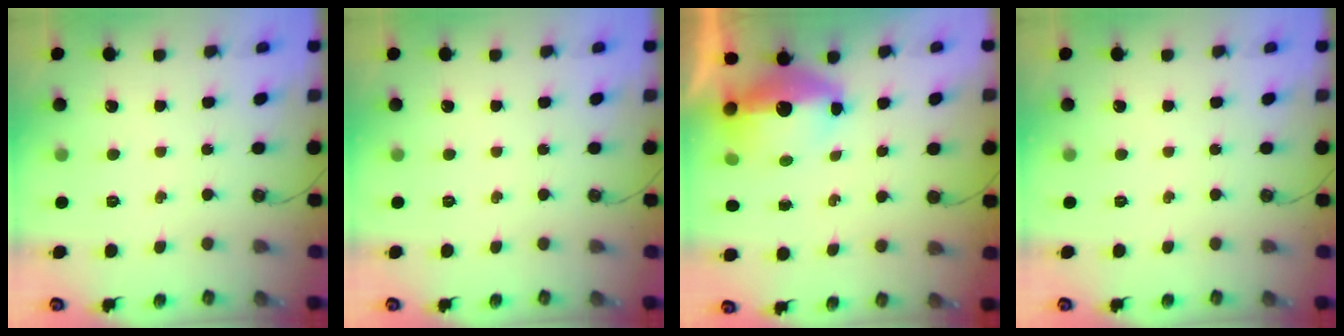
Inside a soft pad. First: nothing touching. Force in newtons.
{"total": 0.0}
{"total": 12.0, "press": 11.9, "slide": 1.3}
{"total": 0.0}